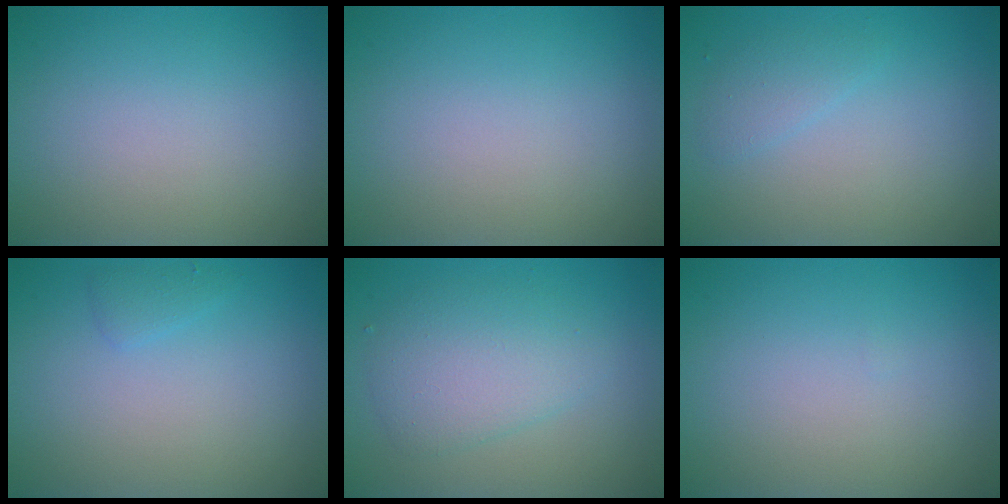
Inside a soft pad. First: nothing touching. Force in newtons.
{"total": 0.0}
{"total": 1.3, "press": 1.3, "slide": 0.0}
{"total": 0.9, "press": 0.9, "slide": 0.1}
{"total": 3.8, "press": 3.8, "slide": 0.1}
{"total": 0.0}